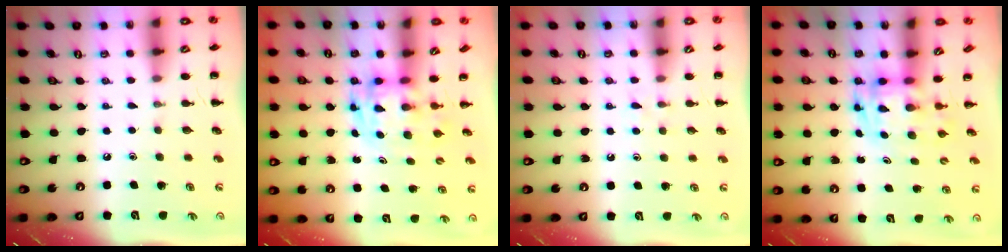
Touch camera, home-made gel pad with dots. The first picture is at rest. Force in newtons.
{"total": 3.5, "press": 3.4, "slide": 0.7}
{"total": 3.0, "press": 2.8, "slide": 1.1}
{"total": 3.4, "press": 3.3, "slide": 0.6}